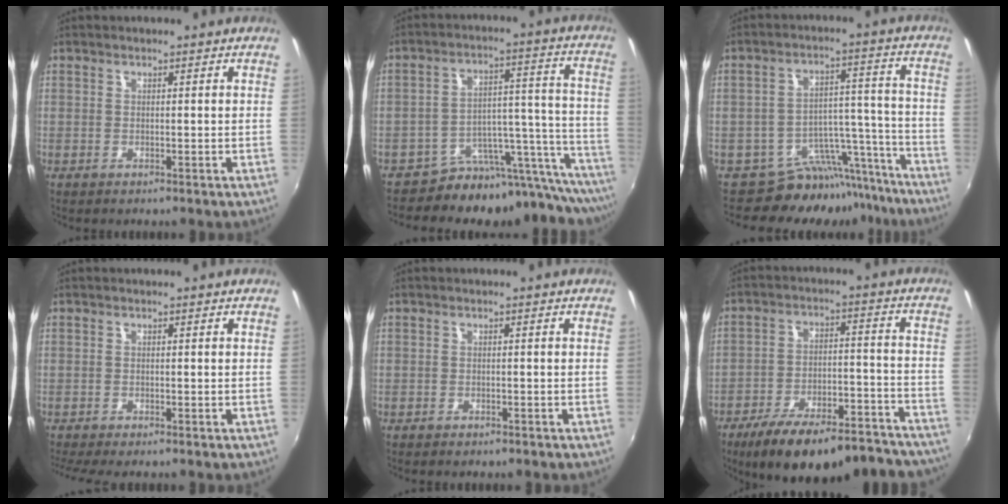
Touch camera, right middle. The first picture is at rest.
{"total": 14.8, "force": [-13.9, 3.3, 4.0], "torque": [-0.022, 0.030, -0.217]}
{"total": 11.6, "force": [-10.6, 4.6, 1.2], "torque": [0.001, 0.056, -0.149]}
{"total": 3.4, "force": [-2.8, 0.3, 1.8], "torque": [-0.043, -0.023, -0.050]}
{"total": 1.7, "force": [-1.4, 0.7, 0.6], "torque": [-0.014, -0.008, -0.022]}
{"total": 25.2, "force": [-20.9, 7.7, 11.9], "torque": [-0.197, -0.009, -0.271]}